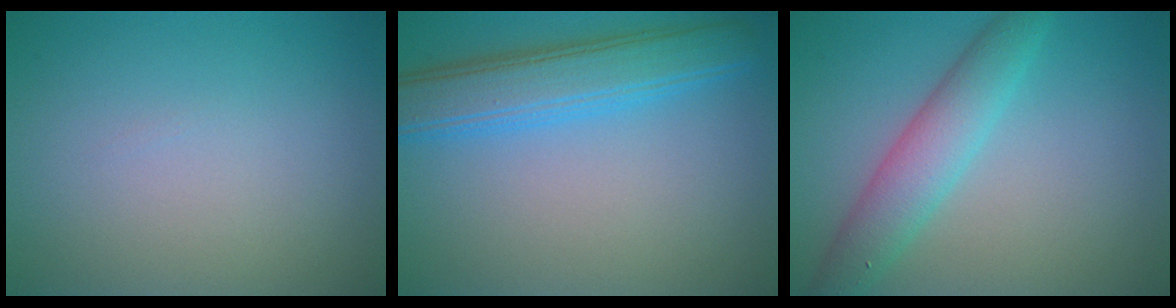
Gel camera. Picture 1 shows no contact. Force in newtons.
{"total": 5.6, "press": 5.6, "slide": 0.1}
{"total": 4.4, "press": 4.4, "slide": 0.1}